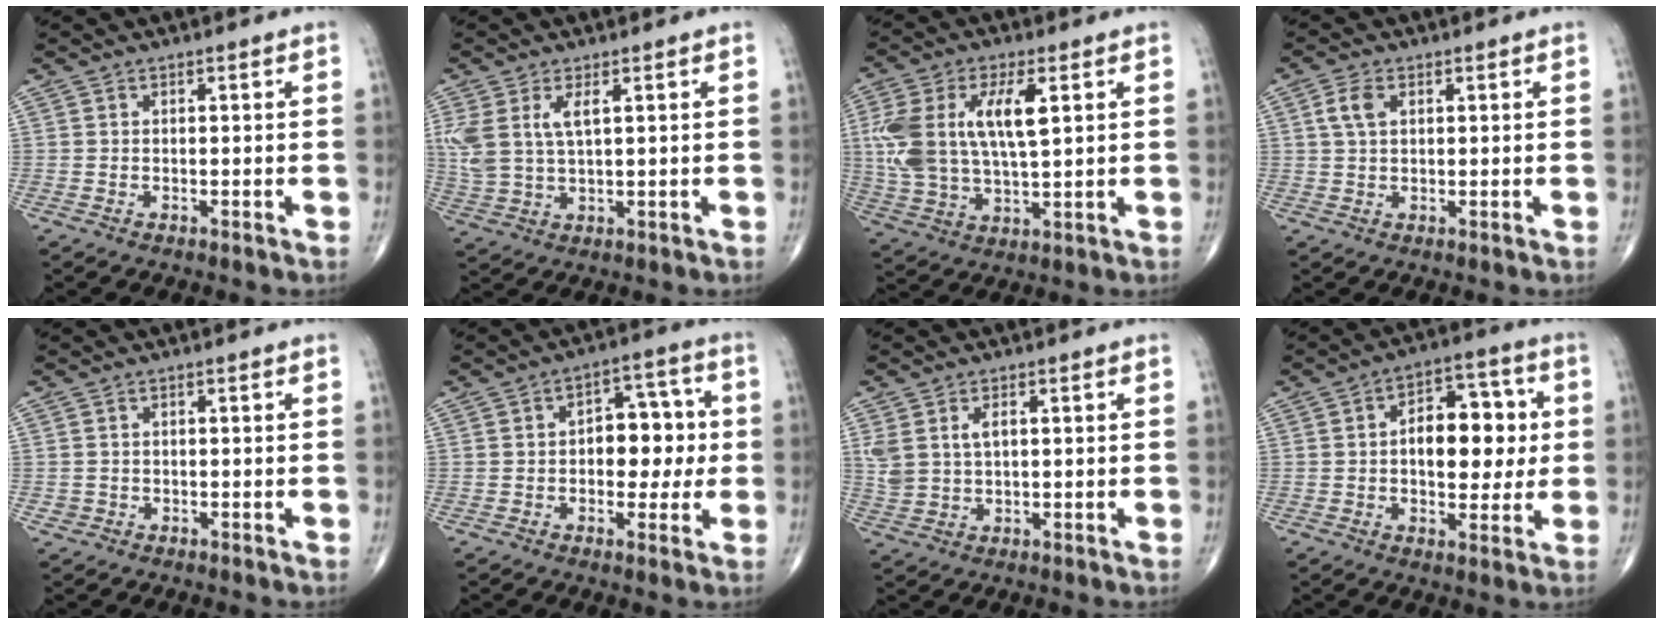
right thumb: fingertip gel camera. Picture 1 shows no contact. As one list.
[{"total": 7.7, "force": [2.4, 3.6, 6.4], "torque": [-0.156, 0.001, 0.056]}, {"total": 15.8, "force": [3.5, 7.0, 13.7], "torque": [-0.289, 0.002, 0.070]}, {"total": 3.6, "force": [1.2, 2.2, 2.7], "torque": [-0.058, 0.005, 0.022]}, {"total": 1.1, "force": [-0.4, 1.1, 0.1], "torque": [0.006, 0.006, -0.007]}, {"total": 9.4, "force": [-0.1, 6.1, 7.2], "torque": [-0.051, 0.024, -0.007]}, {"total": 5.4, "force": [1.5, 3.3, 4.0], "torque": [-0.086, 0.003, 0.035]}, {"total": 13.1, "force": [0.8, 7.7, 10.6], "torque": [-0.109, 0.018, 0.008]}]